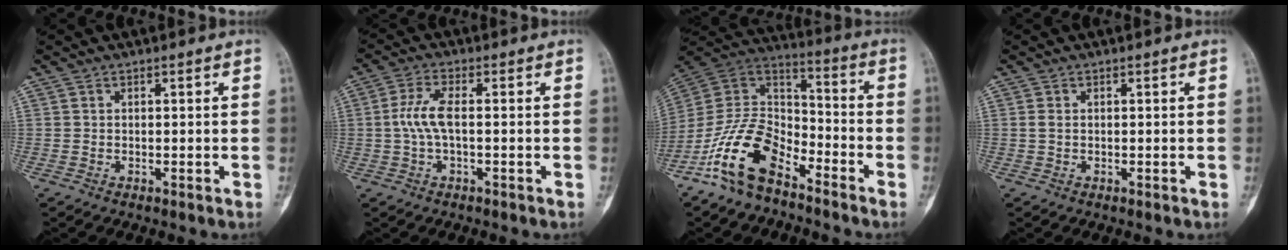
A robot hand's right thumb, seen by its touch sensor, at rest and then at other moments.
{"total": 5.5, "force": [-0.2, 2.0, 5.2], "torque": [-0.126, 0.013, -0.008]}
{"total": 15.8, "force": [-9.9, 8.2, 9.2], "torque": [-0.165, 0.080, -0.197]}
{"total": 0.9, "force": [0.1, 0.6, 0.7], "torque": [-0.018, -0.001, 0.000]}